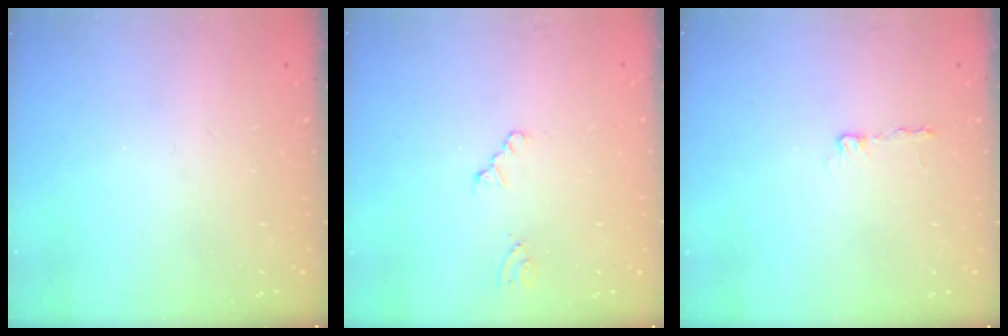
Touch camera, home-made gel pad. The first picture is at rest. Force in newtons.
{"total": 0.0}
{"total": 3.4, "press": 3.4, "slide": 0.3}